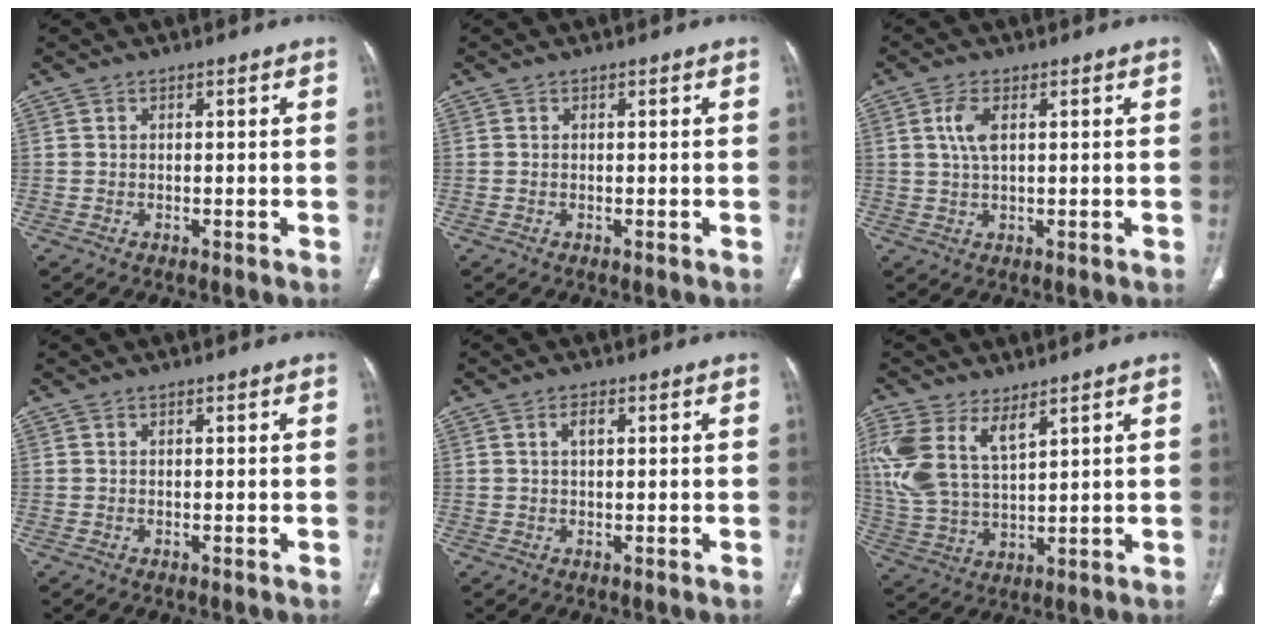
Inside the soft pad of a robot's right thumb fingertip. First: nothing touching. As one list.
[{"total": 0.0}, {"total": 4.2, "force": [1.2, 1.8, 3.6], "torque": [-0.083, 0.002, 0.027]}, {"total": 0.0}, {"total": 2.0, "force": [0.6, 0.9, 1.6], "torque": [-0.033, 0.006, 0.013]}, {"total": 13.6, "force": [6.9, 6.6, 9.6], "torque": [-0.217, -0.017, 0.150]}]